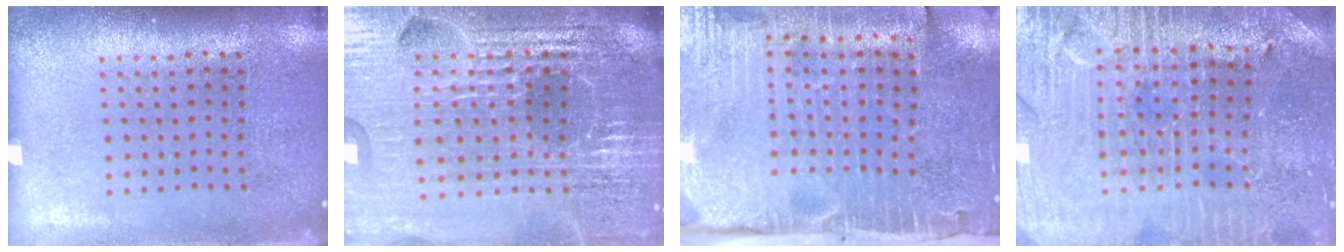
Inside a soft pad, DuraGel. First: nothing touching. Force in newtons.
{"total": 6.2, "press": 5.5, "slide": 2.8}
{"total": 4.7, "press": 3.9, "slide": 2.6}
{"total": 3.3, "press": 3.3, "slide": 0.5}